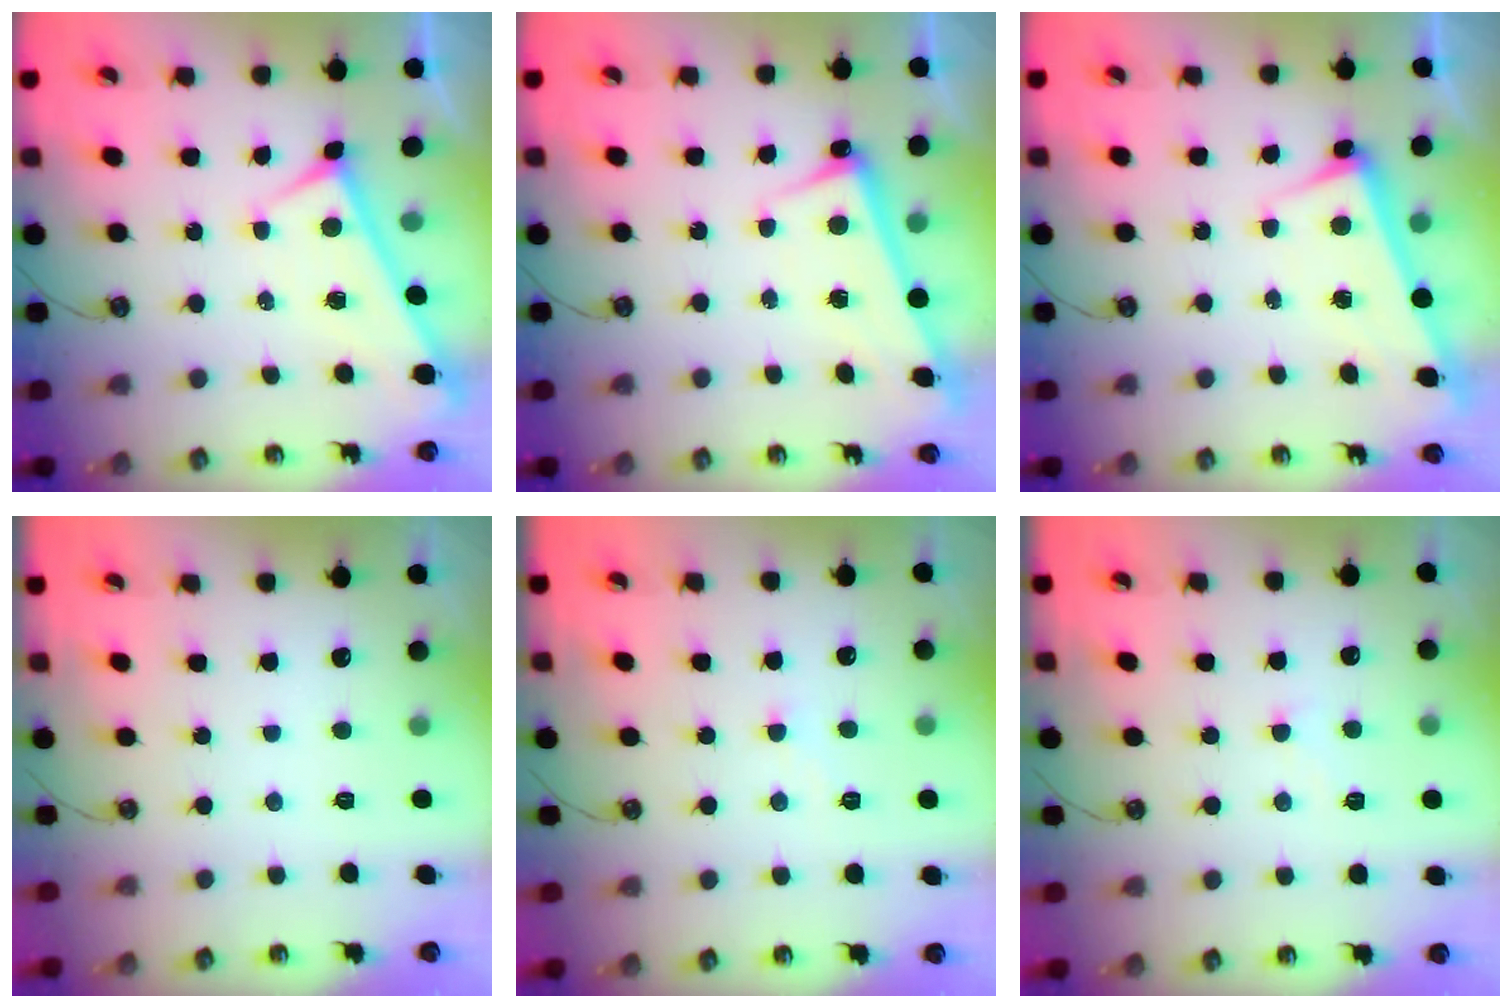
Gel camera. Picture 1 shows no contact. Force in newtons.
{"total": 2.6, "press": 2.5, "slide": 0.7}
{"total": 2.8, "press": 2.7, "slide": 0.7}
{"total": 0.0}
{"total": 1.1, "press": 1.0, "slide": 0.4}
{"total": 0.9, "press": 0.6, "slide": 0.6}